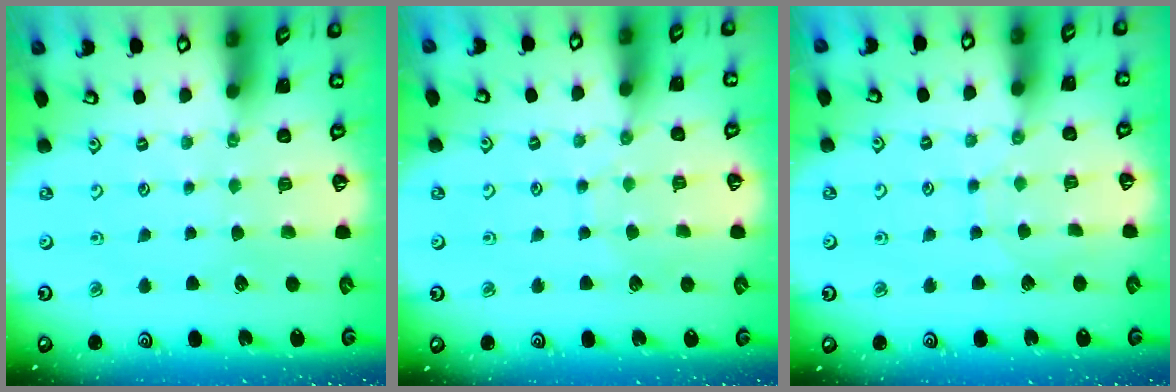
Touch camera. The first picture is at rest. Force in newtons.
{"total": 6.5, "press": 6.5, "slide": 0.6}
{"total": 3.9, "press": 3.9, "slide": 0.3}